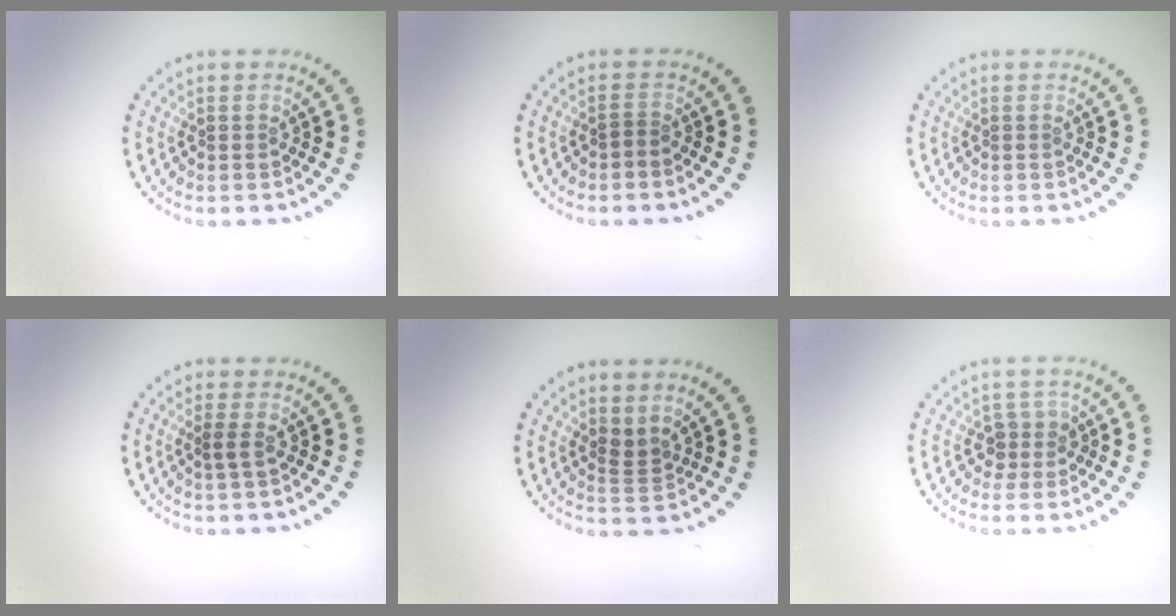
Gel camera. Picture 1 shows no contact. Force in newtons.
{"total": 0.7, "press": 0.3, "slide": 0.6}
{"total": 0.0}
{"total": 0.9, "press": 0.8, "slide": 0.5}
{"total": 1.6, "press": 1.1, "slide": 1.2}
{"total": 1.9, "press": 1.5, "slide": 1.0}